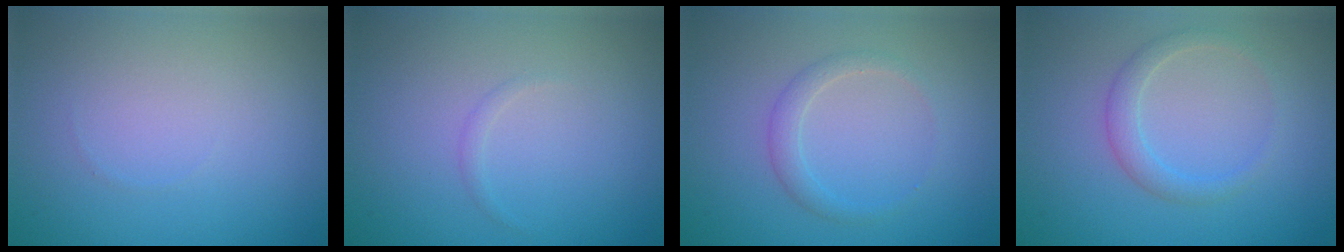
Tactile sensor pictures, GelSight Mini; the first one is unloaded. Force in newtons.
{"total": 0.5, "press": 0.5, "slide": 0.0}
{"total": 1.6, "press": 1.6, "slide": 0.1}
{"total": 1.9, "press": 1.9, "slide": 0.1}